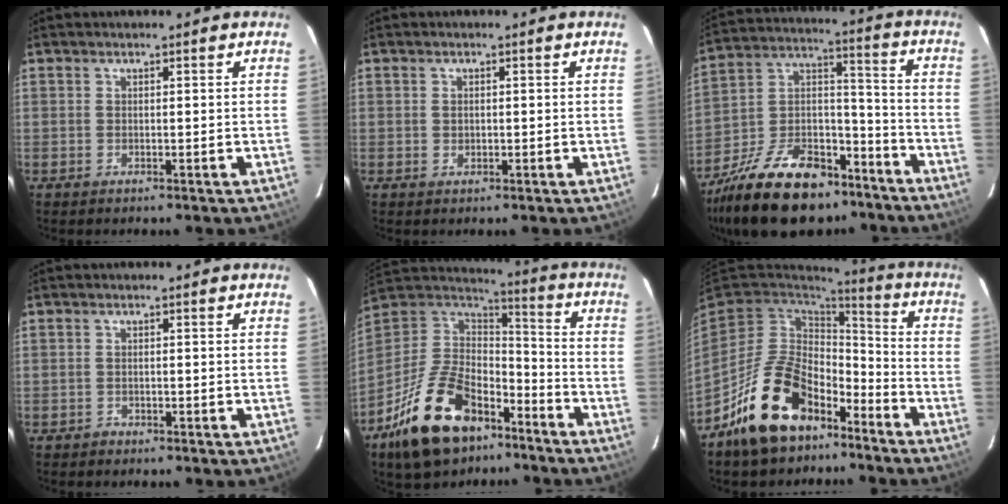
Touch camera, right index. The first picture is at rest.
{"total": 1.0, "force": [0.1, 0.9, 0.5], "torque": [-0.007, 0.001, 0.002]}
{"total": 24.9, "force": [-17.4, 12.2, 12.9], "torque": [-0.265, 0.030, -0.273]}
{"total": 1.0, "force": [-0.8, 0.6, -0.1], "torque": [0.001, 0.007, -0.014]}
{"total": 23.4, "force": [-13.9, 12.9, 13.6], "torque": [-0.292, 0.003, -0.223]}
{"total": 18.7, "force": [-11.7, 10.6, 10.1], "torque": [-0.212, 0.019, -0.180]}